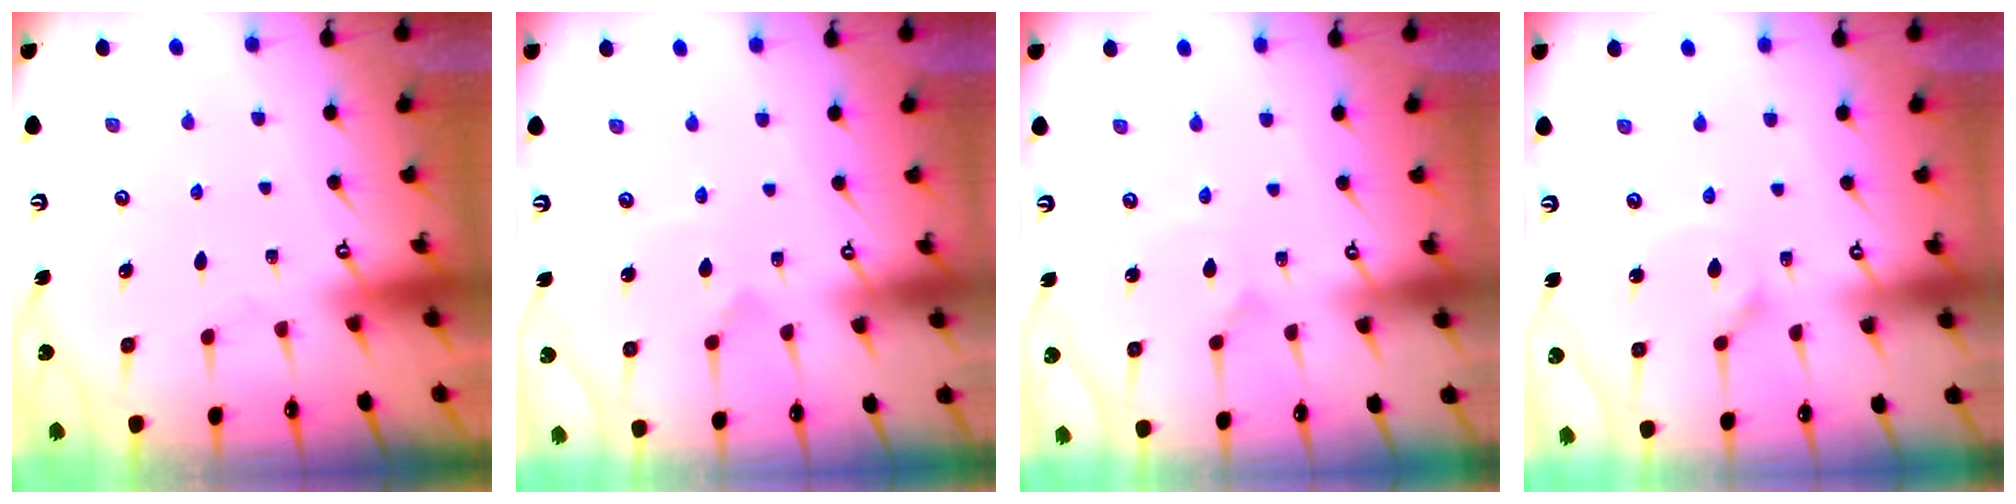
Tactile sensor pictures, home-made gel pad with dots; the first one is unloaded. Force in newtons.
{"total": 4.9, "press": 4.8, "slide": 0.4}
{"total": 1.8, "press": 1.8, "slide": 0.1}
{"total": 2.0, "press": 2.0, "slide": 0.0}